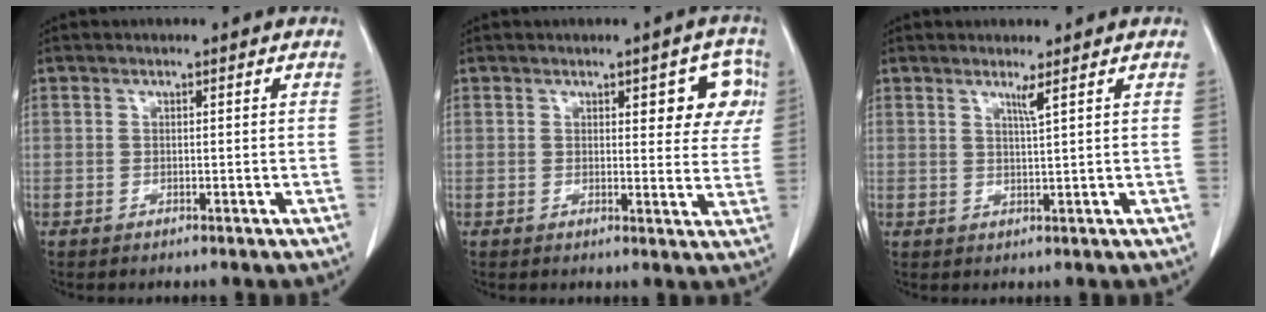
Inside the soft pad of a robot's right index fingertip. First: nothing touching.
{"total": 6.9, "force": [2.6, 2.6, 5.9], "torque": [-0.049, 0.010, 0.026]}
{"total": 1.7, "force": [1.1, -0.6, 1.2], "torque": [-0.028, -0.012, 0.023]}